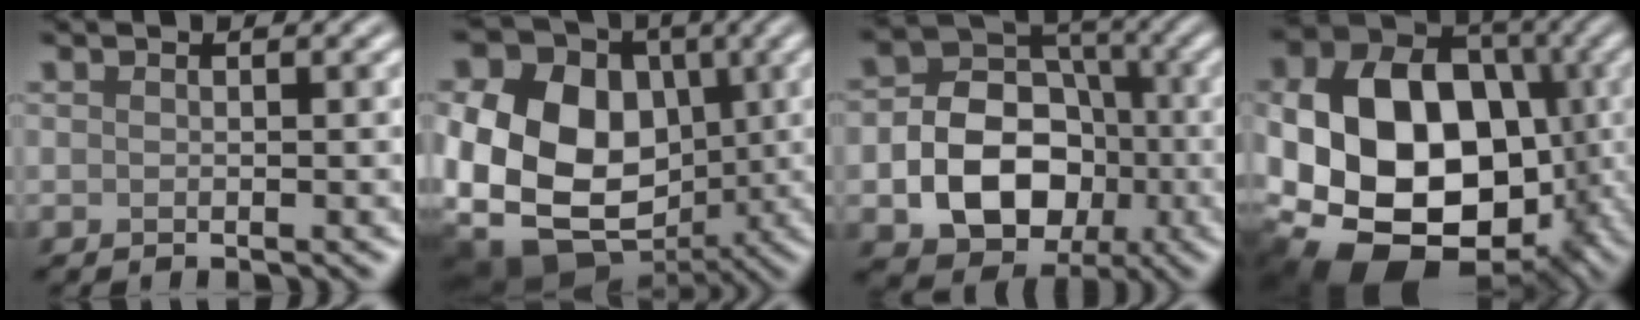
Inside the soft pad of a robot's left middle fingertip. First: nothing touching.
{"total": 17.3, "force": [-1.4, 13.9, 10.2], "torque": [-0.202, -0.002, -0.052]}
{"total": 9.4, "force": [-2.5, 7.1, 5.6], "torque": [-0.092, -0.009, -0.045]}
{"total": 16.5, "force": [-2.8, 11.9, 11.2], "torque": [-0.189, -0.006, -0.051]}